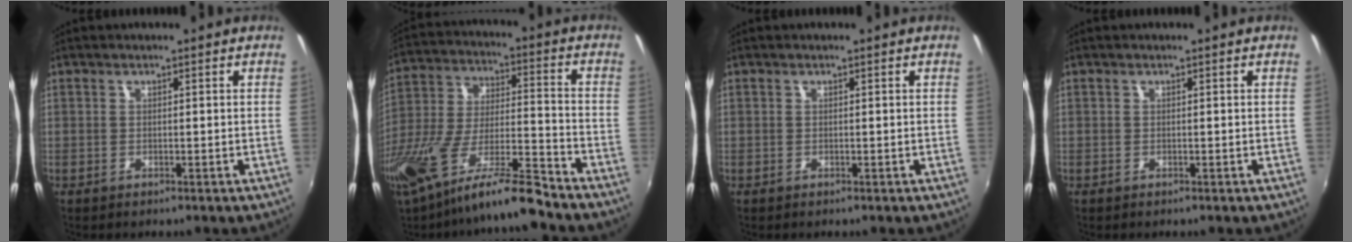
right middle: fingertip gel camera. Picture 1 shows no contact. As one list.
[{"total": 16.1, "force": [-12.5, 1.3, 10.2], "torque": [-0.201, -0.023, -0.229]}, {"total": 0.0}, {"total": 0.0}]